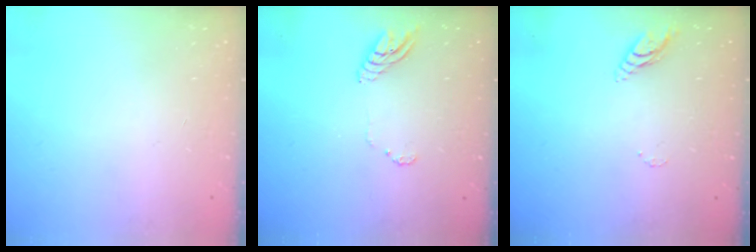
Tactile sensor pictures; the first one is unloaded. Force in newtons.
{"total": 6.4, "press": 6.4, "slide": 0.4}
{"total": 6.0, "press": 6.0, "slide": 0.6}